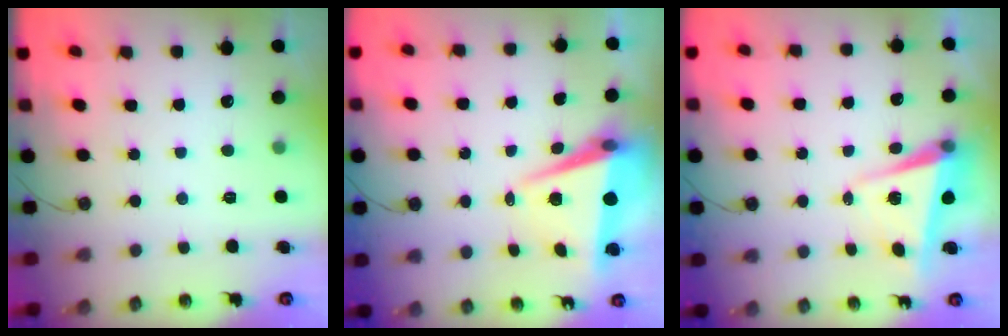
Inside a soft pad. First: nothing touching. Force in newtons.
{"total": 7.4, "press": 6.5, "slide": 3.5}
{"total": 5.6, "press": 5.5, "slide": 1.2}